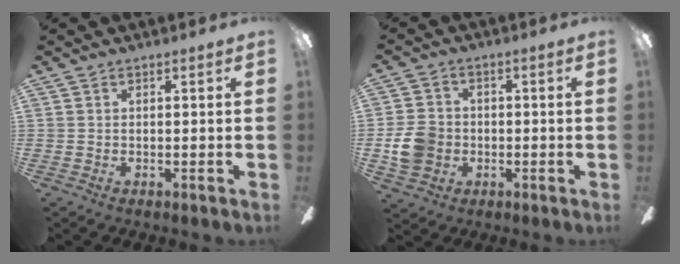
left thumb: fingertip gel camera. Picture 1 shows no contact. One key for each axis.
{"total": 8.3, "fx": -1.0, "fy": 7.2, "fz": 3.9, "tx": -0.082, "ty": 0.015, "tz": -0.018}